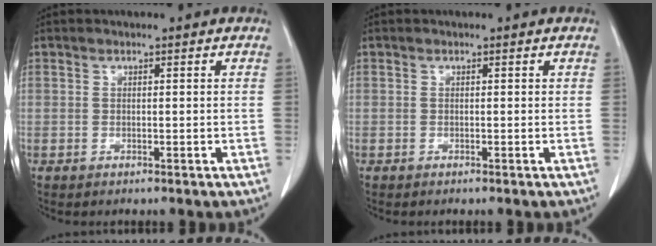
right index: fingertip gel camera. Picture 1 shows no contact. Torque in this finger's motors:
{"motor_torque": [-0.02, -0.07, -0.14, -0.01]}